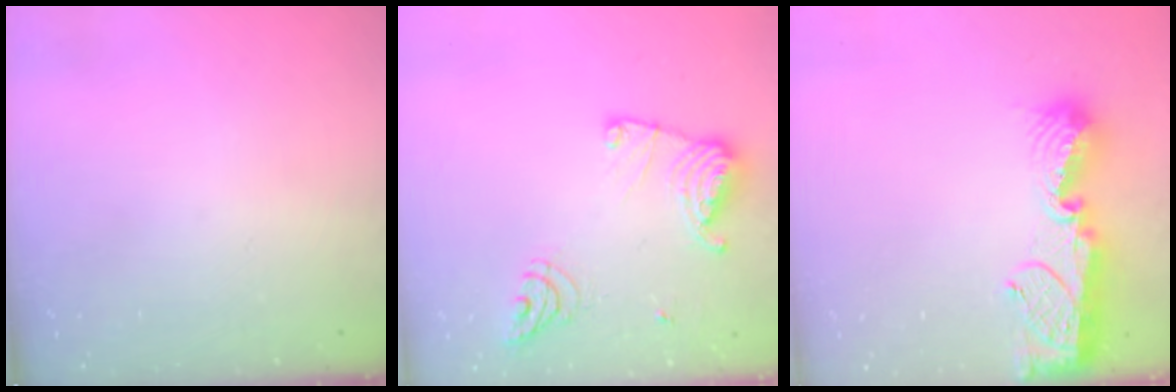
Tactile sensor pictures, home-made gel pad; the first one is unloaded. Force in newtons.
{"total": 13.2, "press": 13.2, "slide": 1.2}
{"total": 15.7, "press": 15.6, "slide": 1.3}